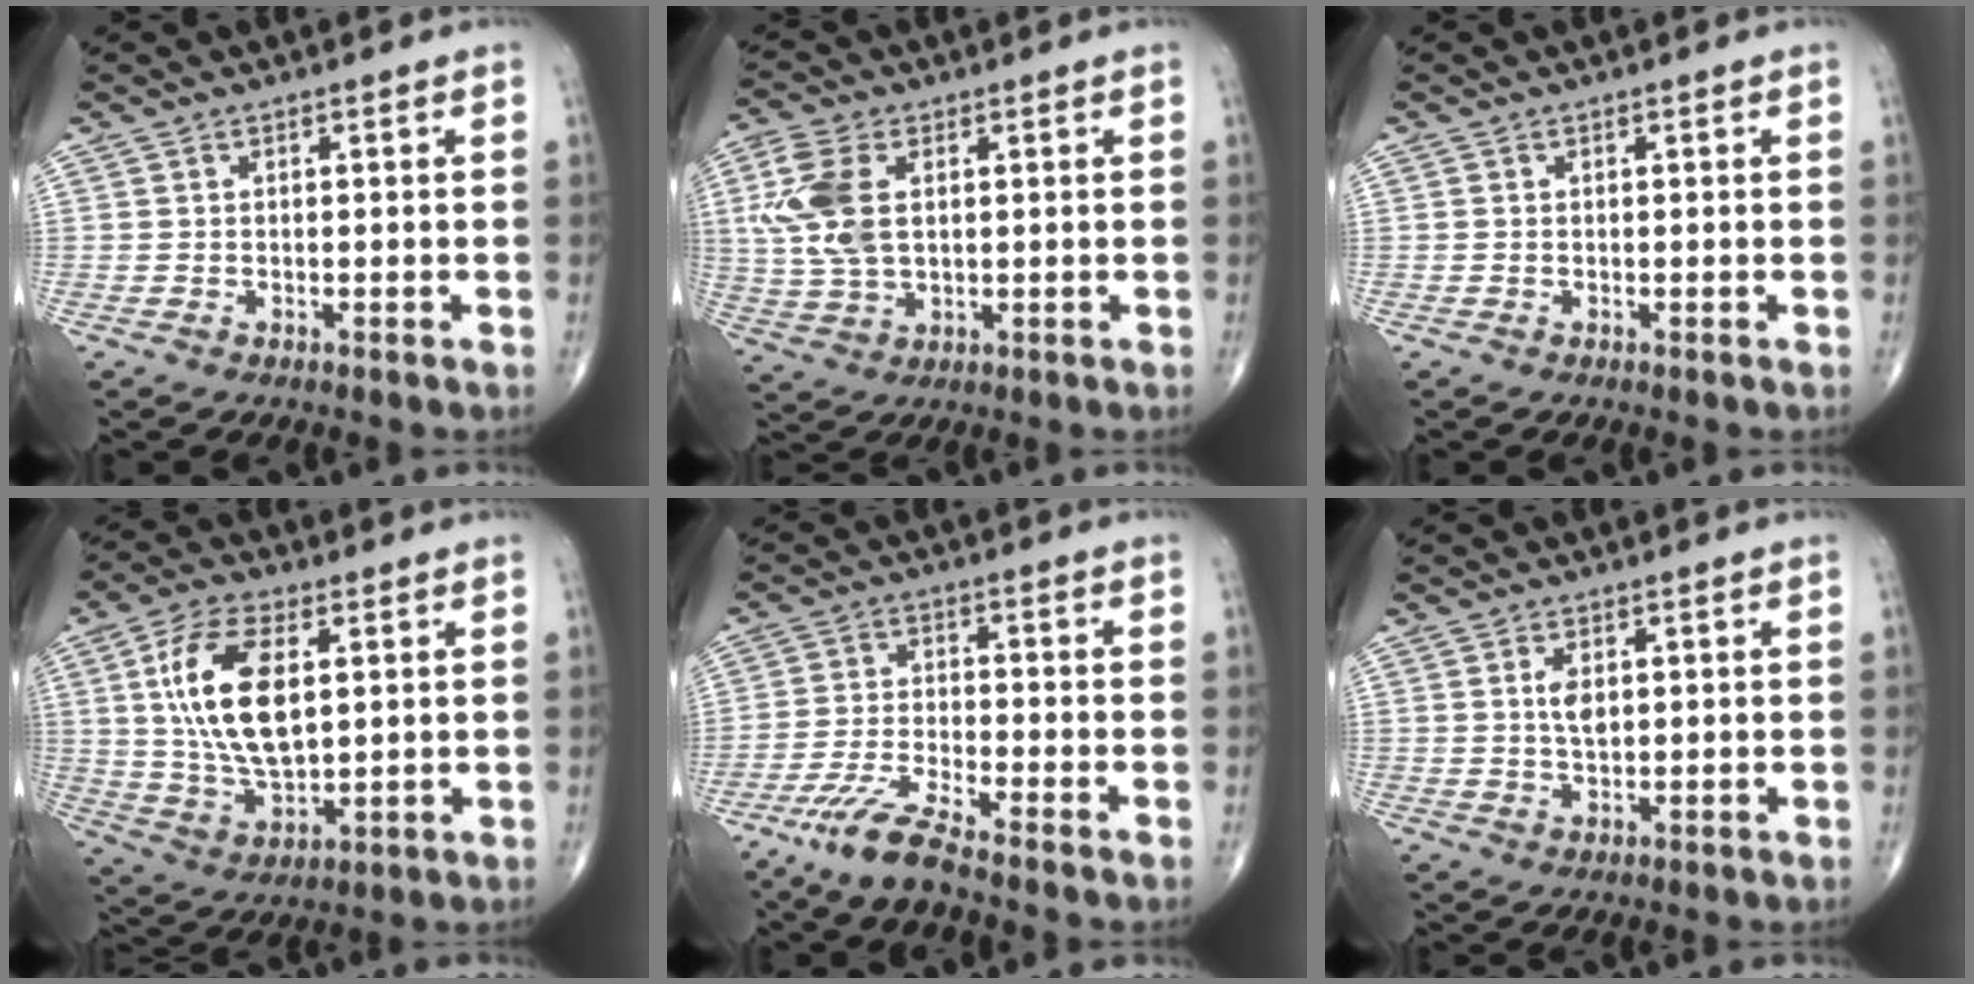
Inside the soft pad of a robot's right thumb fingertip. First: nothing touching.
{"total": 10.6, "force": [2.1, 6.2, 8.3], "torque": [-0.190, 0.001, 0.043]}
{"total": 0.0}
{"total": 16.1, "force": [3.5, 8.0, 13.6], "torque": [-0.256, -0.011, 0.070]}
{"total": 7.1, "force": [-5.5, 0.5, 4.4], "torque": [-0.103, 0.012, -0.116]}
{"total": 3.3, "force": [0.7, 1.8, 2.7], "torque": [-0.041, -0.006, 0.013]}